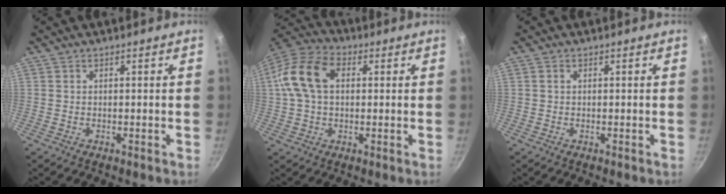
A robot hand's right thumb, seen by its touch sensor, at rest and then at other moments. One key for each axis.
{"total": 12.9, "fx": 2.2, "fy": 8.6, "fz": 9.4, "tx": -0.165, "ty": 0.025, "tz": 0.023}
{"total": 0.6, "fx": 0.2, "fy": 0.4, "fz": 0.4, "tx": -0.005, "ty": 0.002, "tz": 0.002}